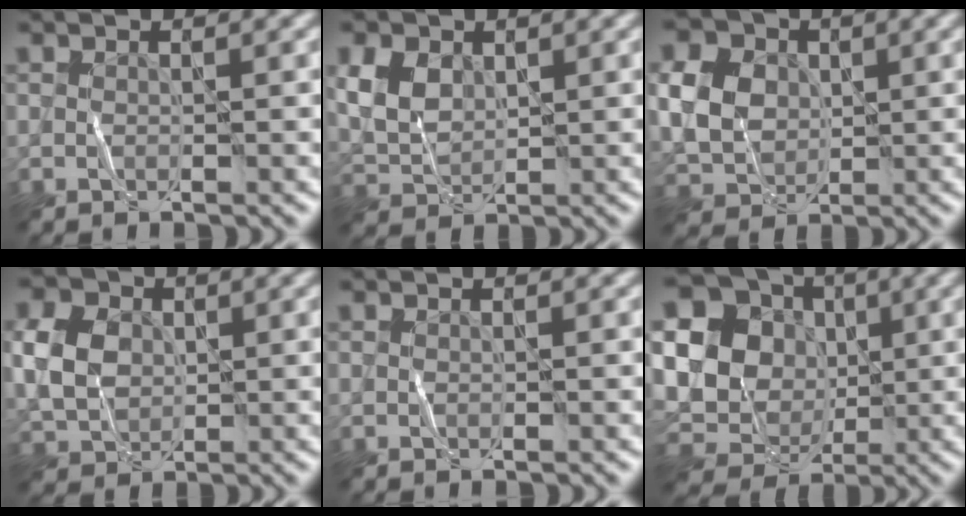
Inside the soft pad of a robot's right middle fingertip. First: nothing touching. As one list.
[{"total": 3.4, "force": [1.4, 2.6, 1.8], "torque": [-0.056, 0.004, 0.030]}, {"total": 5.4, "force": [1.1, 4.6, 2.6], "torque": [-0.083, 0.009, 0.022]}, {"total": 4.7, "force": [0.9, 3.9, 2.4], "torque": [-0.074, 0.009, 0.016]}, {"total": 0.0}, {"total": 20.3, "force": [4.1, 18.7, 6.8], "torque": [-0.202, 0.013, 0.055]}]